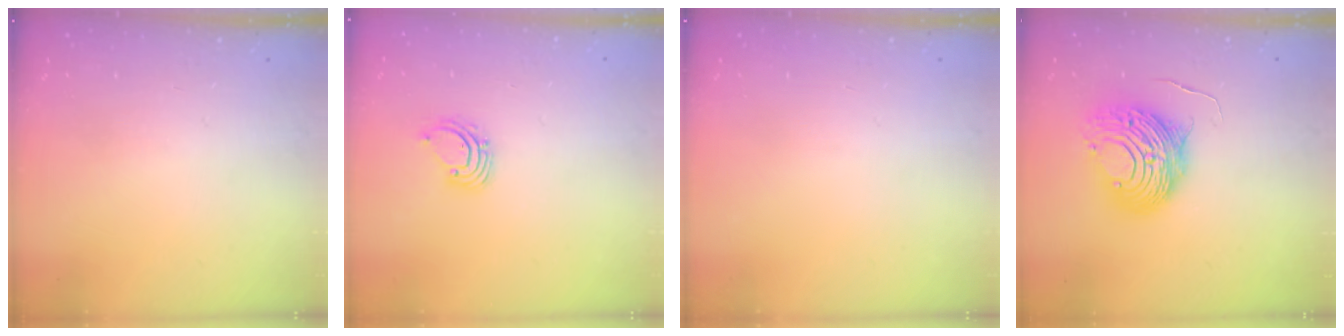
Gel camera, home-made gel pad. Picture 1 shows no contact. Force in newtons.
{"total": 2.6, "press": 2.6, "slide": 0.2}
{"total": 0.0}
{"total": 12.7, "press": 12.7, "slide": 1.3}